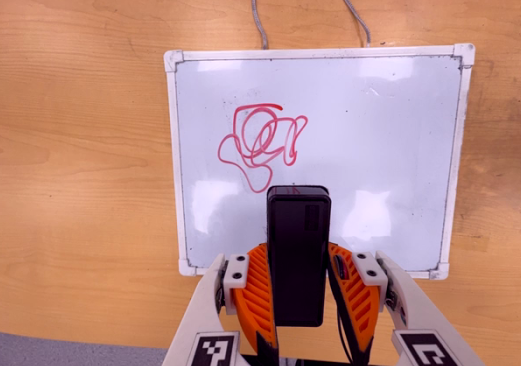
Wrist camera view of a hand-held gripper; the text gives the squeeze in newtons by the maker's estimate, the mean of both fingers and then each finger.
{"total": 3.3, "left": 2.0, "right": 4.7}